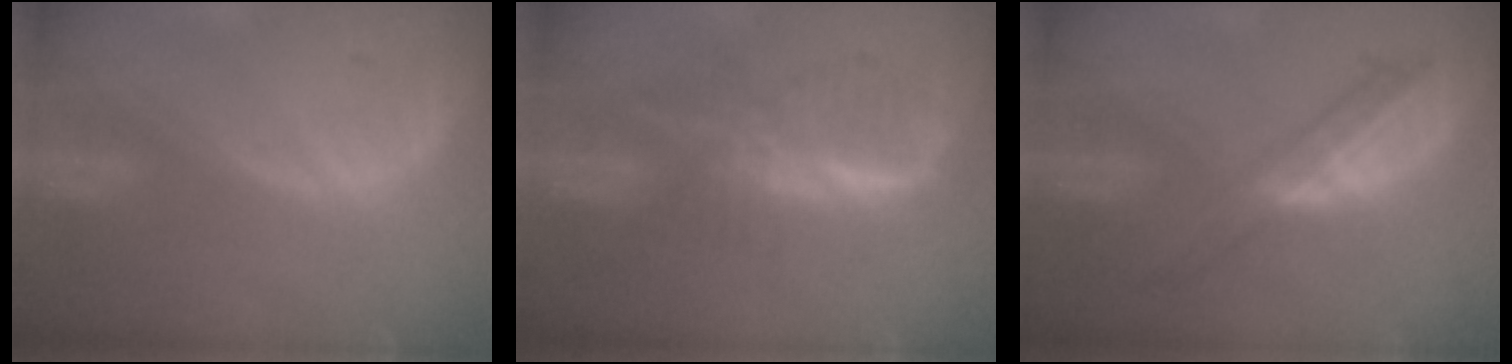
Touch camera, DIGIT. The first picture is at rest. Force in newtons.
{"total": 6.1, "press": 6.1, "slide": 0.2}
{"total": 6.1, "press": 5.6, "slide": 2.5}